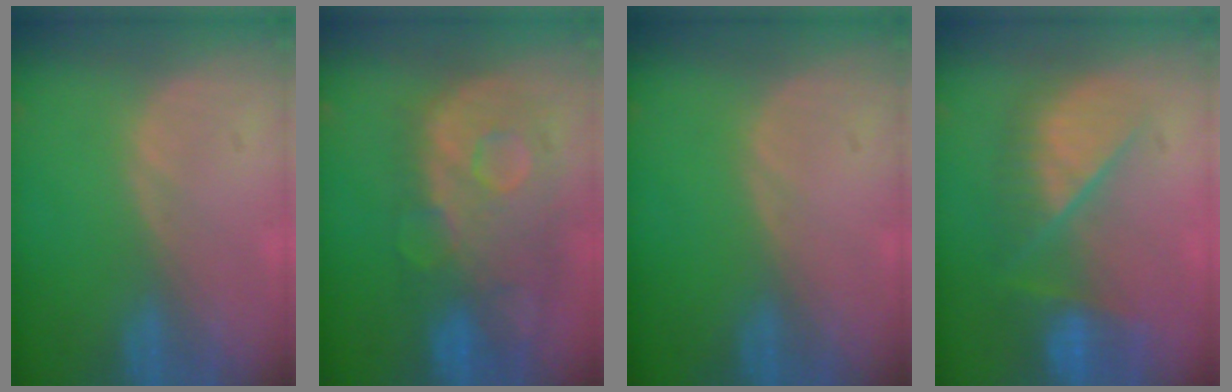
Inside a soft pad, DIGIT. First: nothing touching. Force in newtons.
{"total": 11.2, "press": 9.7, "slide": 5.6}
{"total": 0.0}
{"total": 9.6, "press": 8.2, "slide": 5.0}